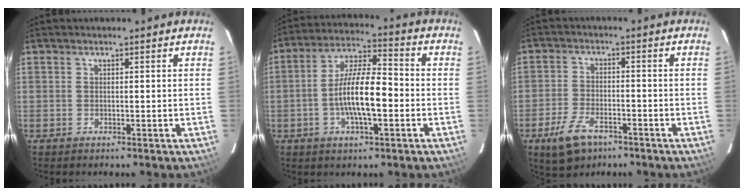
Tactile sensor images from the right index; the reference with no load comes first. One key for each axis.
{"total": 11.8, "fx": -2.5, "fy": 3.2, "fz": 11.1, "tx": -0.212, "ty": 0.008, "tz": -0.050}
{"total": 8.1, "fx": -5.1, "fy": 4.2, "fz": 4.7, "tx": -0.118, "ty": -0.006, "tz": -0.090}